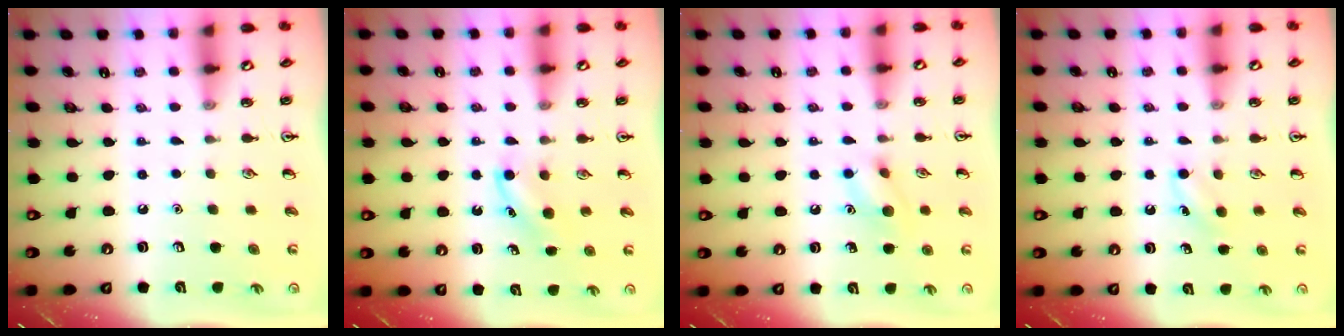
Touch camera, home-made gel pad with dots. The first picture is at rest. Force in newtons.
{"total": 4.1, "press": 3.9, "slide": 1.3}
{"total": 8.6, "press": 8.5, "slide": 1.0}
{"total": 4.3, "press": 4.0, "slide": 1.4}